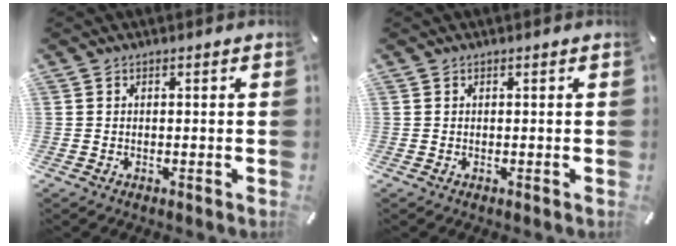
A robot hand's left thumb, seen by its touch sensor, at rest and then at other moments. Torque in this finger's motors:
{"motor_torque": [0.00, 0.00, 0.00, 0.00, 0.00]}